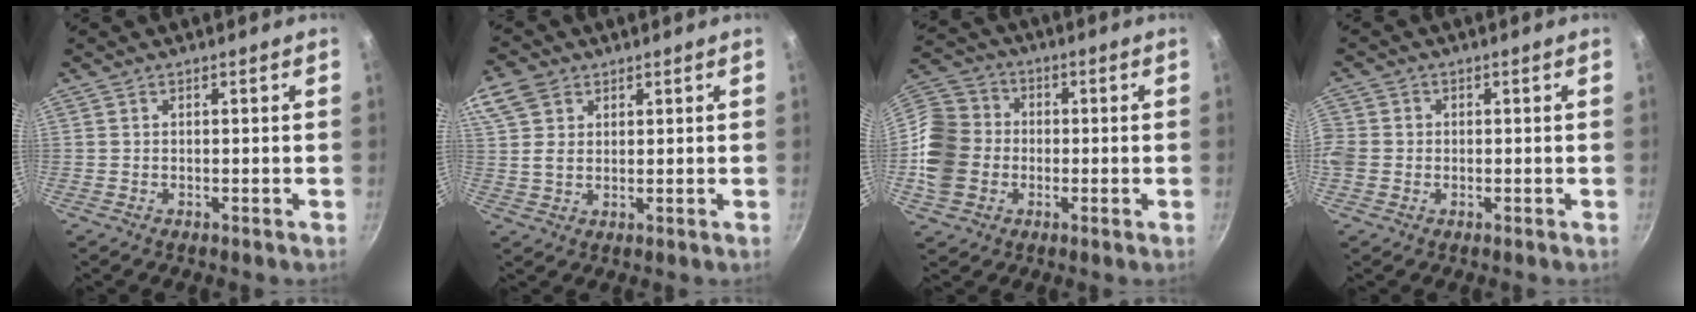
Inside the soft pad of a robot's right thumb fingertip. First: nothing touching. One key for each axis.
{"total": 9.5, "fx": 4.4, "fy": 6.8, "fz": 4.8, "tx": -0.093, "ty": 0.002, "tz": 0.083}
{"total": 15.2, "fx": -1.9, "fy": 12.9, "fz": 7.8, "tx": -0.142, "ty": 0.031, "tz": -0.047}
{"total": 5.4, "fx": -0.7, "fy": 4.8, "fz": 2.4, "tx": -0.052, "ty": 0.006, "tz": -0.020}